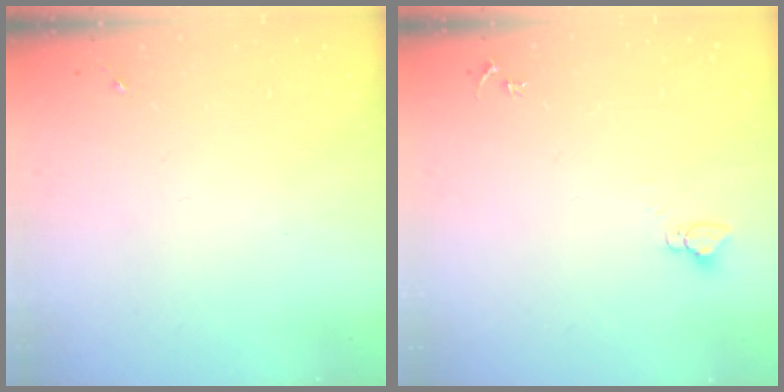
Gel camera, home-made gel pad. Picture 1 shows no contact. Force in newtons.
{"total": 2.8, "press": 2.8, "slide": 0.2}